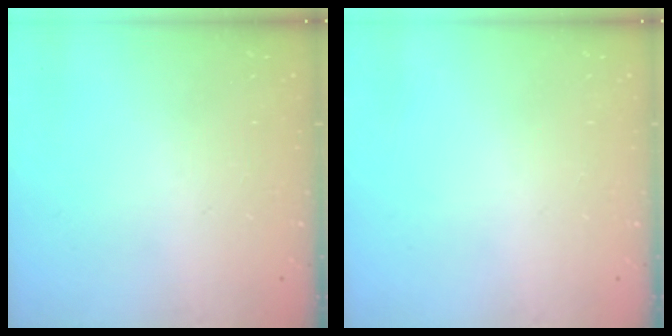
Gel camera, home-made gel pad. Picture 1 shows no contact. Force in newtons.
{"total": 0.0}